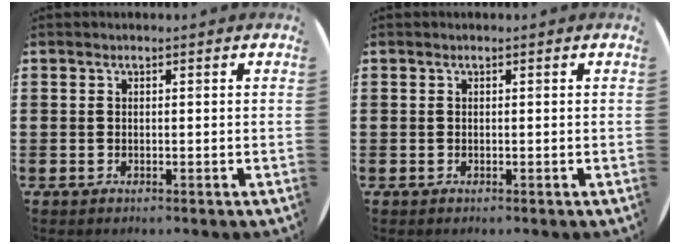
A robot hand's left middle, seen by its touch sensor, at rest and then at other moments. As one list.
[{"total": 0.0}]